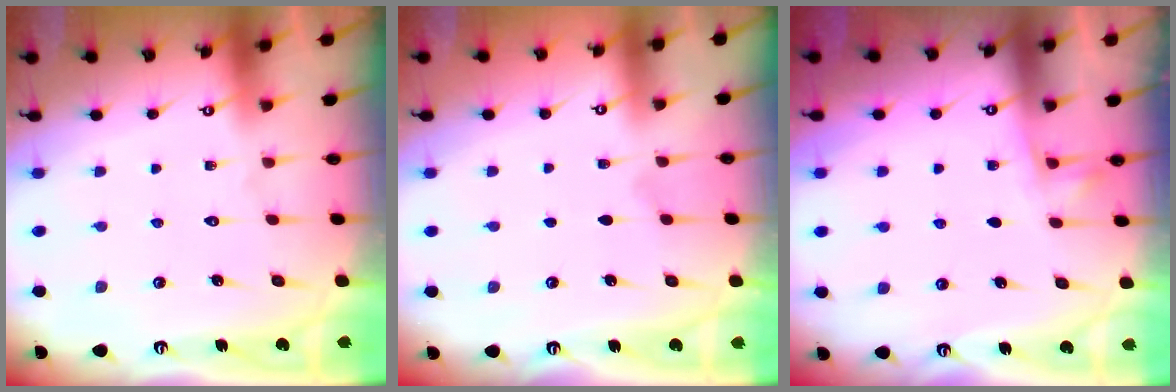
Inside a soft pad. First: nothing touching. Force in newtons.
{"total": 2.7, "press": 2.3, "slide": 1.6}
{"total": 3.0, "press": 3.0, "slide": 0.4}